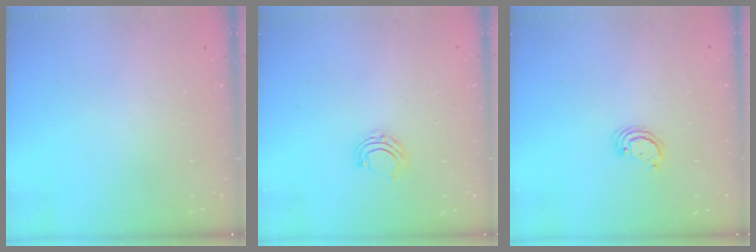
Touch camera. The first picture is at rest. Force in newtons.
{"total": 5.9, "press": 5.9, "slide": 0.4}
{"total": 2.3, "press": 2.3, "slide": 0.2}